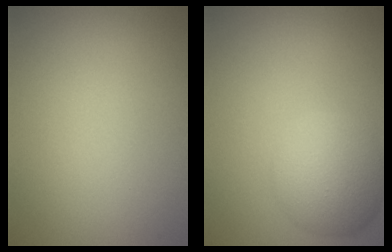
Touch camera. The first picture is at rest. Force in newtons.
{"total": 5.4, "press": 5.4, "slide": 0.2}